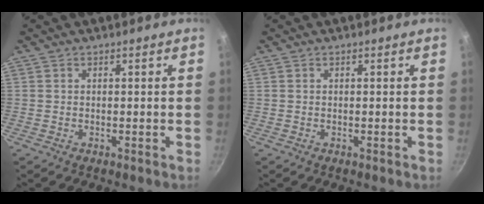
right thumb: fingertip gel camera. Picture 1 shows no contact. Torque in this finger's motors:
{"motor_torque": [0.00, 0.00, 0.14, 0.14, 0.03]}